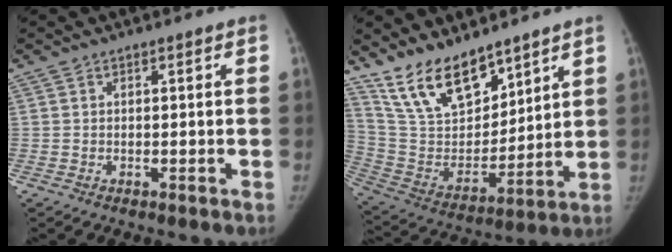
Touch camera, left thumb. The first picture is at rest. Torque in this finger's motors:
{"motor_torque": [0.23, 0.16, 1.03, -1.74, 0.04]}